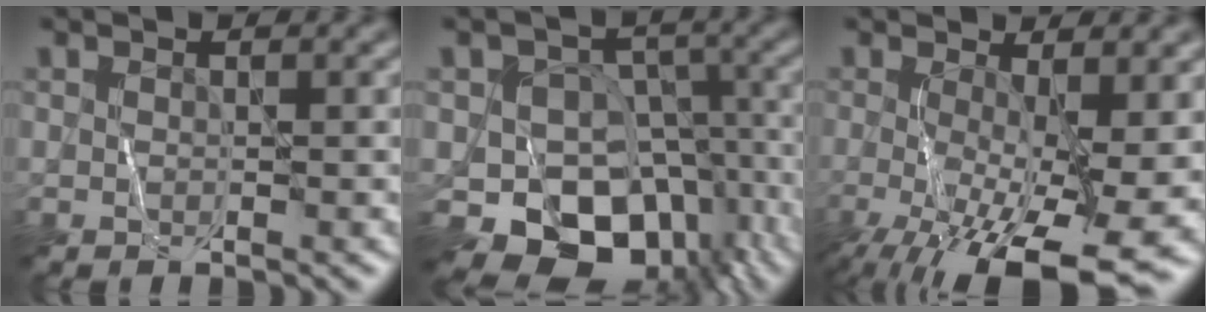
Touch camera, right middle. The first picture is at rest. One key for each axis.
{"total": 13.3, "fx": -7.4, "fy": 9.4, "fz": 5.8, "tx": -0.089, "ty": -0.004, "tz": -0.104}
{"total": 11.3, "fx": -3.5, "fy": 3.6, "fz": 10.1, "tx": -0.183, "ty": -0.028, "tz": -0.052}